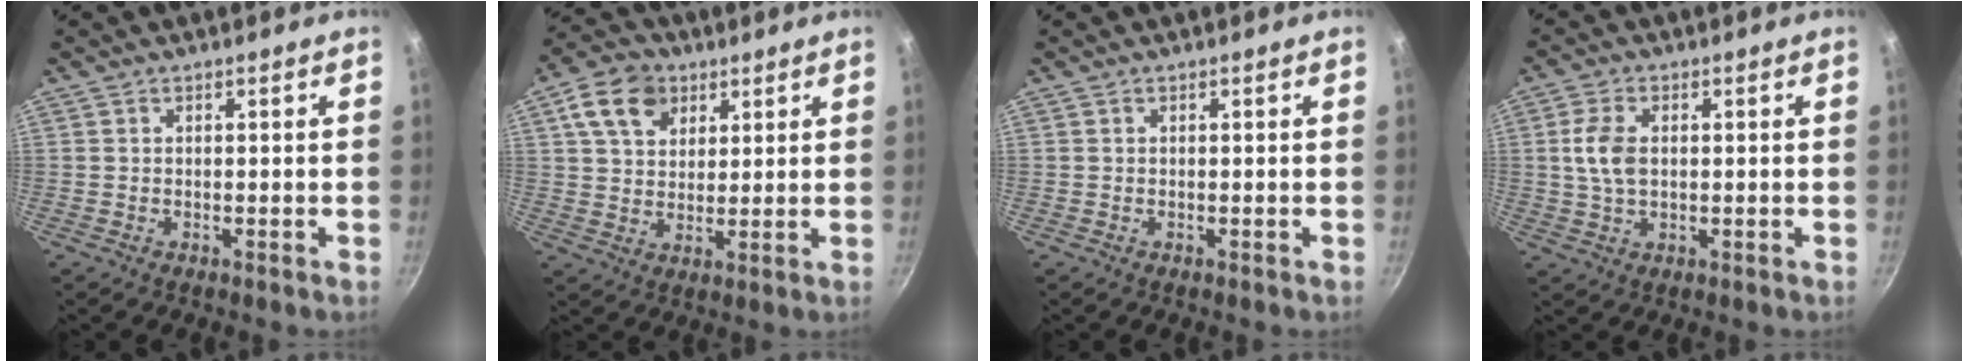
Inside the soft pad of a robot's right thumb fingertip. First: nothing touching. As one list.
[{"total": 10.3, "force": [4.7, 7.3, 5.5], "torque": [-0.075, -0.002, 0.076]}, {"total": 0.0}, {"total": 6.1, "force": [0.7, 3.7, 4.8], "torque": [-0.092, 0.004, 0.012]}]